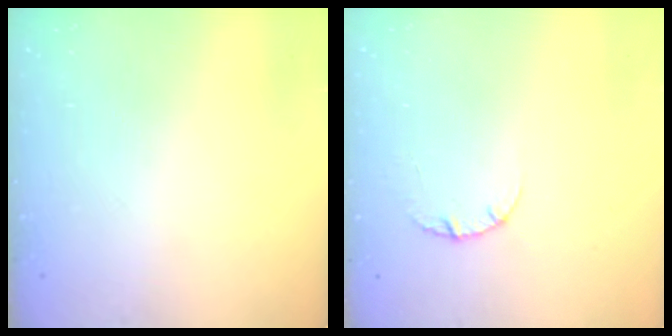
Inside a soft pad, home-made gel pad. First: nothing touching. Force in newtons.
{"total": 2.5, "press": 2.5, "slide": 0.3}